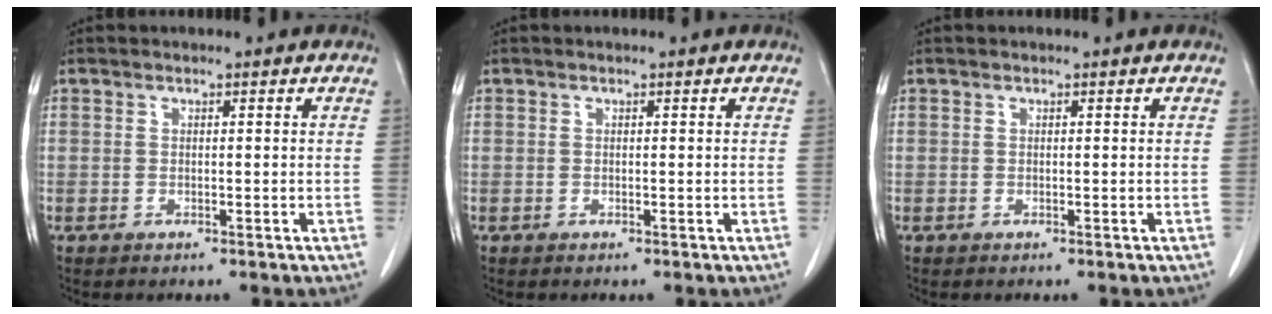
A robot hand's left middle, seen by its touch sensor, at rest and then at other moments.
{"total": 0.0}
{"total": 0.0}